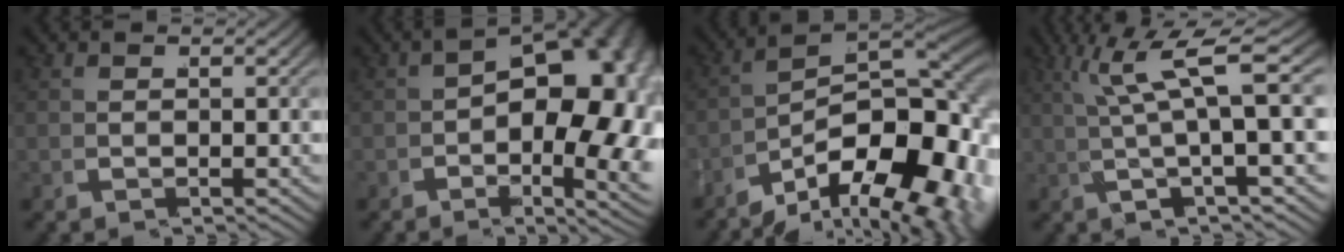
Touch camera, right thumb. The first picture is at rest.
{"total": 15.3, "force": [-0.1, 8.8, 12.6], "torque": [-0.156, -0.028, 0.003]}
{"total": 18.8, "force": [-2.4, 12.2, 14.1], "torque": [-0.195, -0.038, -0.031]}
{"total": 7.8, "force": [2.8, 2.0, 7.0], "torque": [-0.104, 0.028, 0.039]}